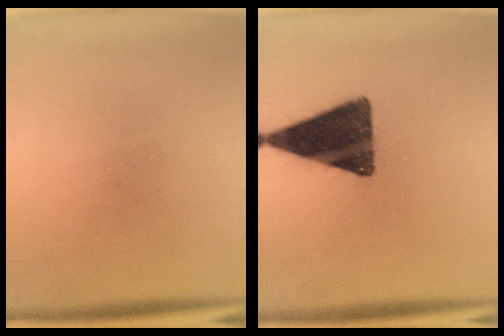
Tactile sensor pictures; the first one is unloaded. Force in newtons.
{"total": 14.9}